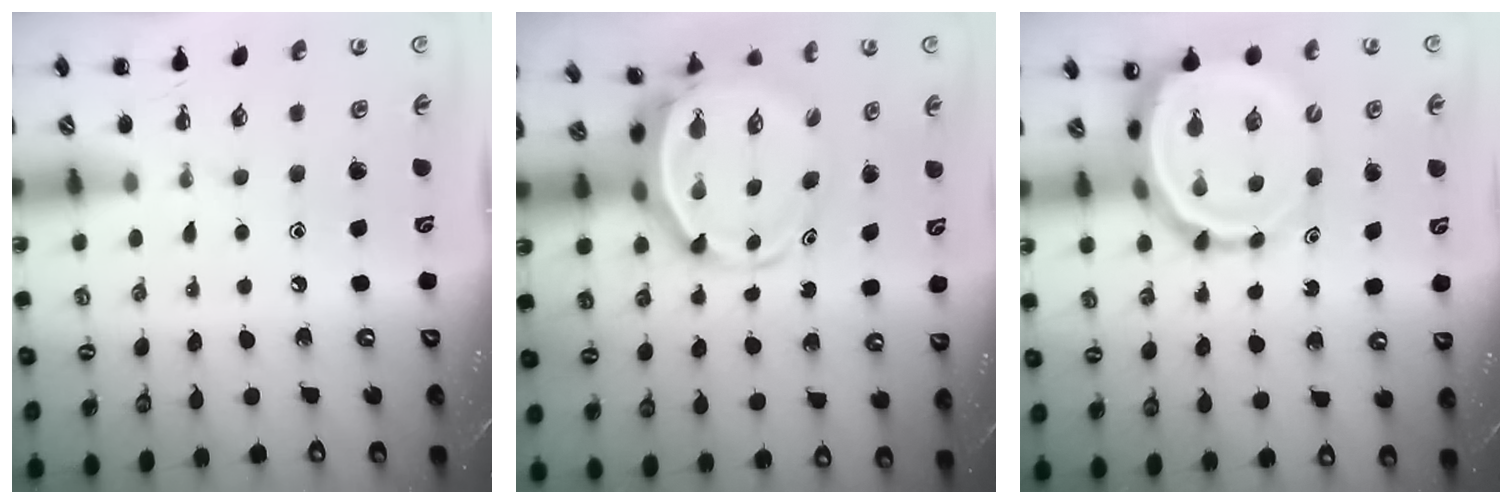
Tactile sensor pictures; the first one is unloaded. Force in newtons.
{"total": 5.4, "press": 5.2, "slide": 1.2}
{"total": 8.5, "press": 8.1, "slide": 2.3}